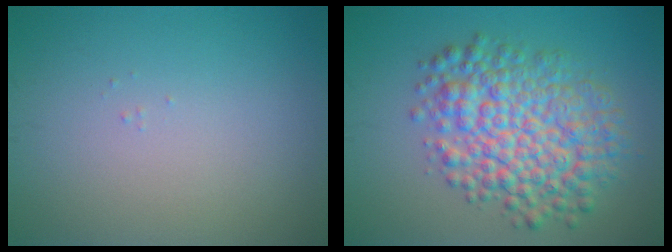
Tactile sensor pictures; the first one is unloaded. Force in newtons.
{"total": 8.2, "press": 8.2, "slide": 0.1}